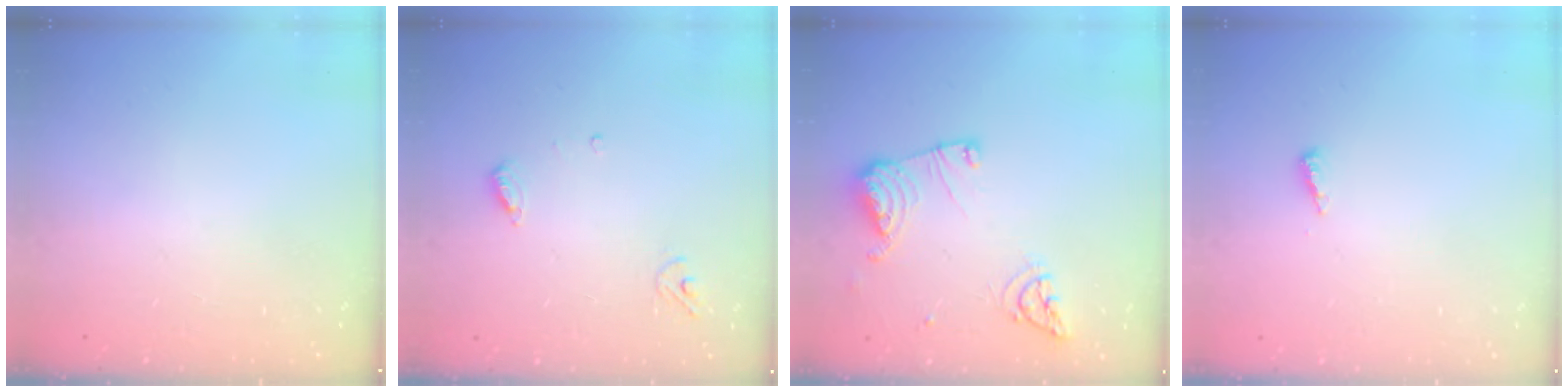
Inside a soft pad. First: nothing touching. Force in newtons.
{"total": 3.6, "press": 3.6, "slide": 0.3}
{"total": 12.6, "press": 12.5, "slide": 1.5}
{"total": 3.1, "press": 3.1, "slide": 0.3}